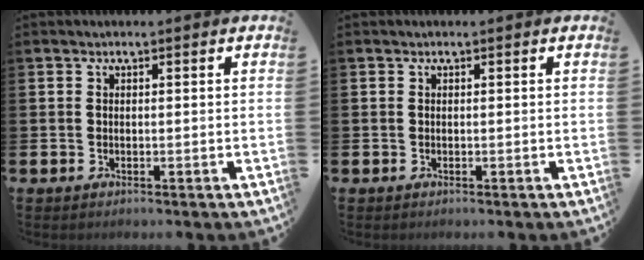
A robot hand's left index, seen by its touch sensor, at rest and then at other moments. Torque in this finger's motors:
{"motor_torque": [0.00, 0.00, 0.00, 0.01]}